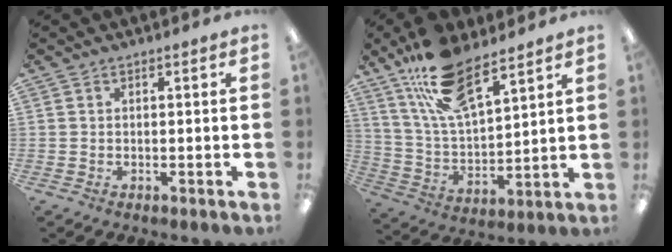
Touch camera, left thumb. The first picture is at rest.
{"total": 17.1, "force": [12.2, 6.2, 10.3], "torque": [-0.205, -0.047, 0.215]}